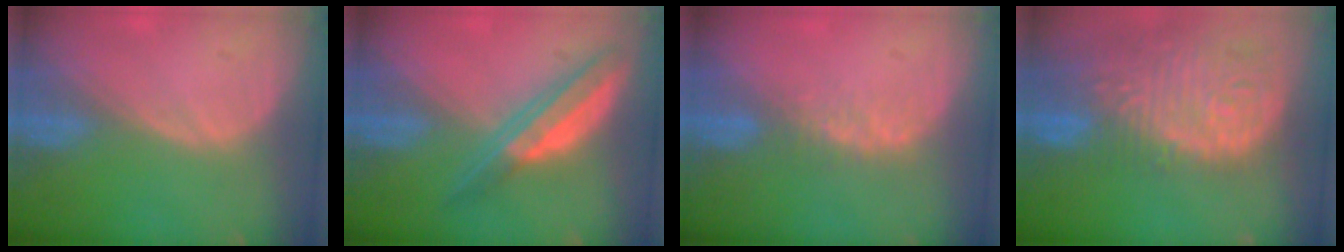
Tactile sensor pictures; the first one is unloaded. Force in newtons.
{"total": 6.7, "press": 5.7, "slide": 3.6}
{"total": 2.8, "press": 2.4, "slide": 1.5}
{"total": 14.5, "press": 11.9, "slide": 8.2}